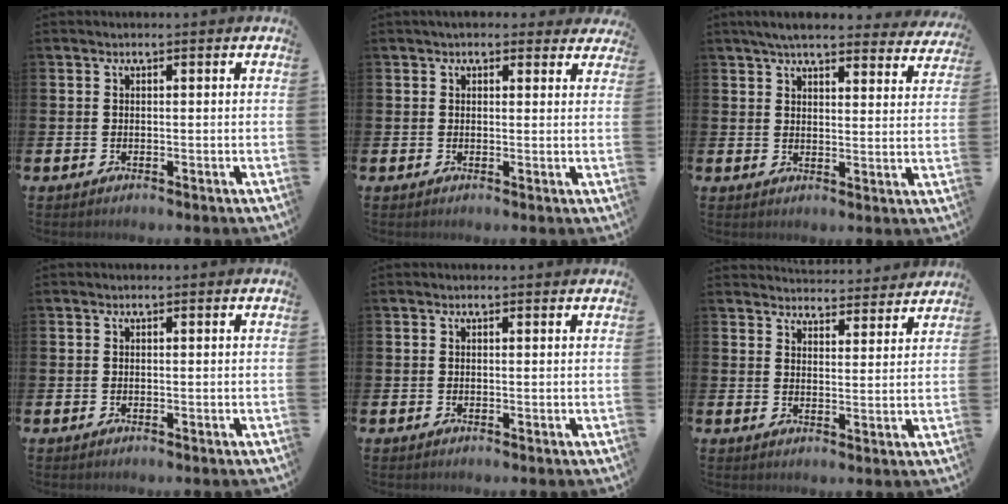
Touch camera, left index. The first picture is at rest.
{"total": 2.6, "force": [2.3, 1.1, 0.3], "torque": [0.000, -0.007, 0.039]}
{"total": 5.6, "force": [5.2, 1.0, 1.8], "torque": [-0.047, -0.023, 0.092]}
{"total": 0.0}
{"total": 0.0}
{"total": 4.3, "force": [4.3, 0.5, -0.2], "torque": [0.003, -0.035, 0.073]}